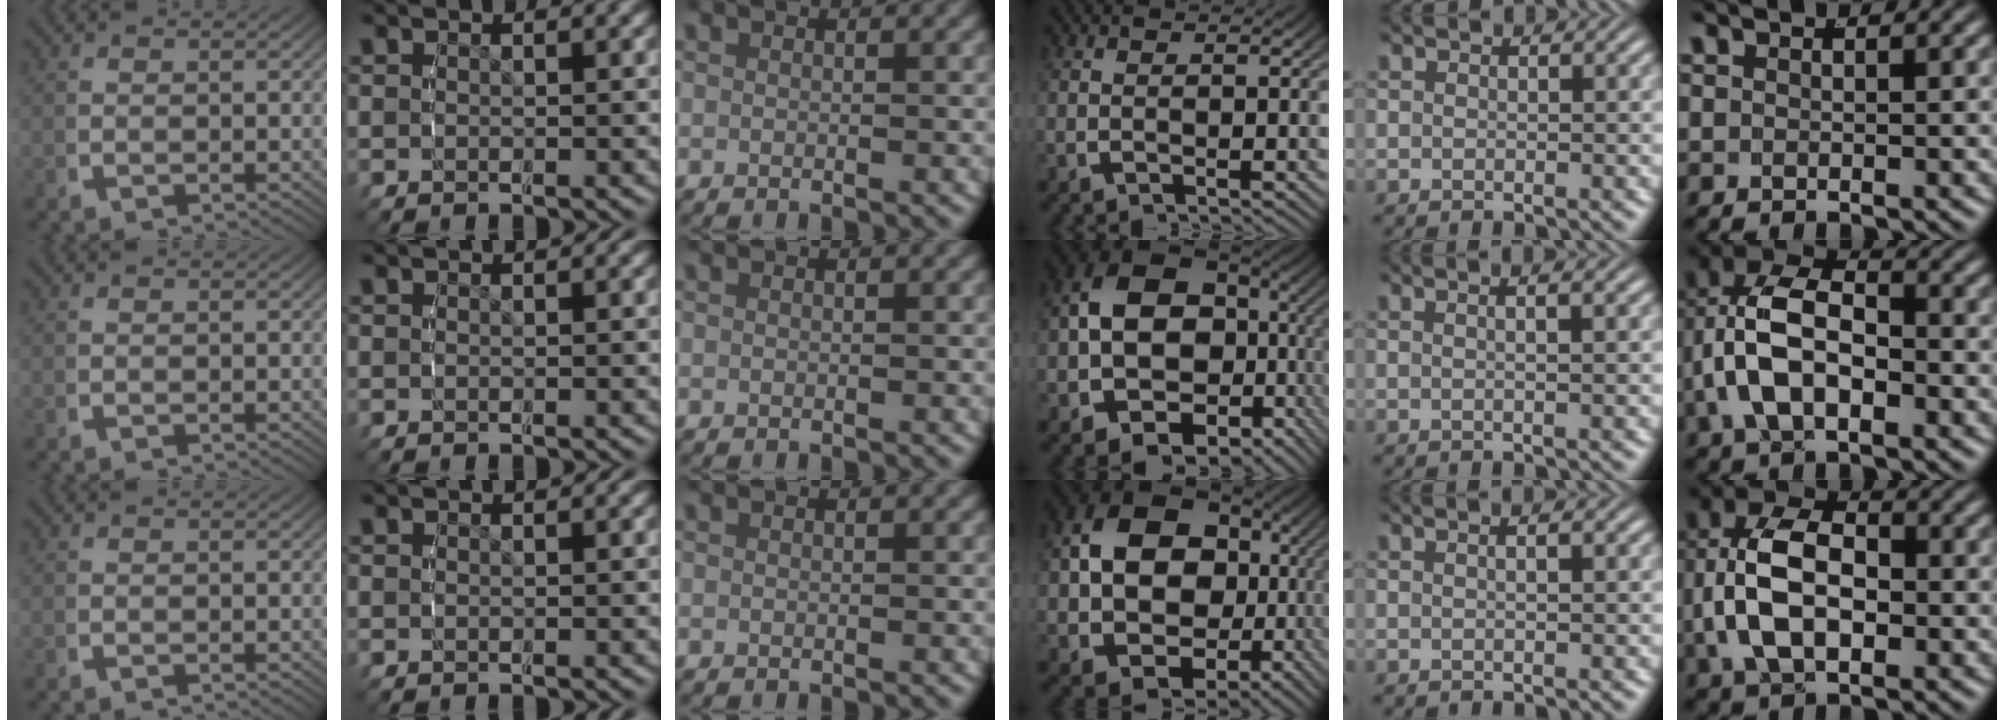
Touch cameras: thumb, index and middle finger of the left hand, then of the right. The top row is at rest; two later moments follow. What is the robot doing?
{"motion": "lift_and_place", "object": "cloth"}